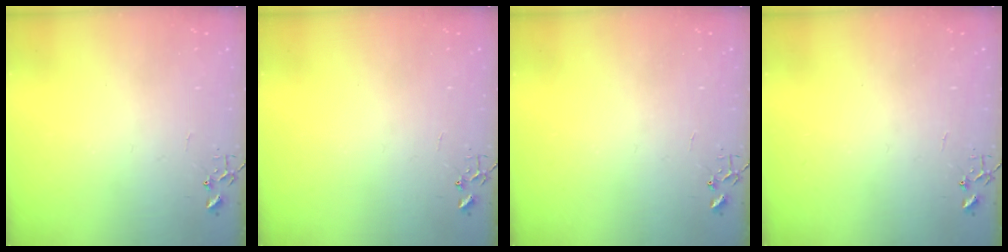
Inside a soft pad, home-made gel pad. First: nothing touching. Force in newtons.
{"total": 0.0}
{"total": 0.0}
{"total": 0.0}